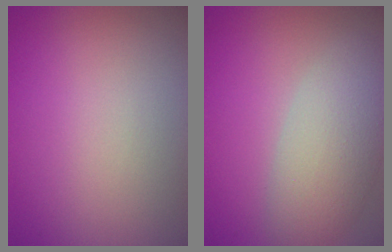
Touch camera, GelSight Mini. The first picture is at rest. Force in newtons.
{"total": 5.0, "press": 5.0, "slide": 0.3}